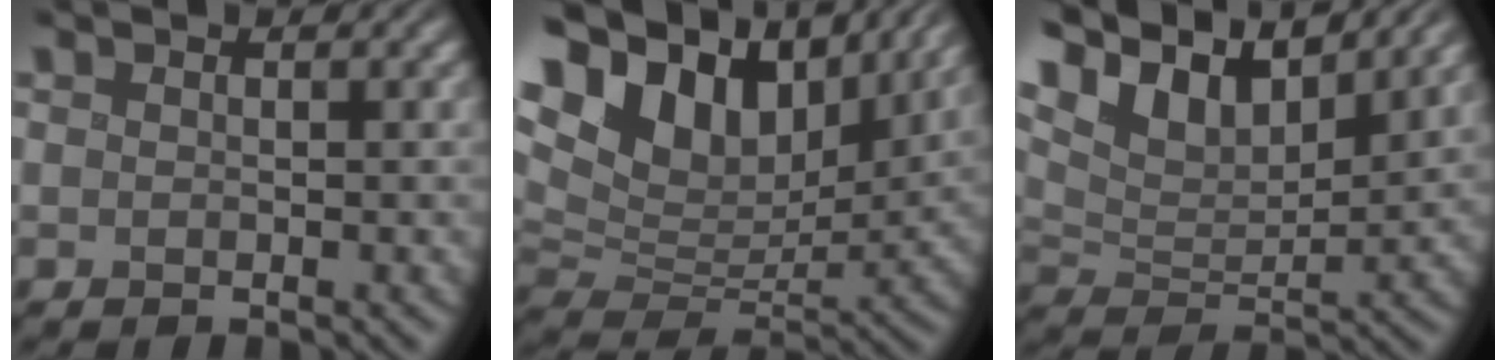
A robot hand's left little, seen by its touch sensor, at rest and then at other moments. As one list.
[{"total": 14.8, "force": [8.8, 8.1, 8.7], "torque": [-0.185, 0.036, 0.141]}, {"total": 9.9, "force": [7.1, 3.7, 5.8], "torque": [-0.123, 0.013, 0.122]}]